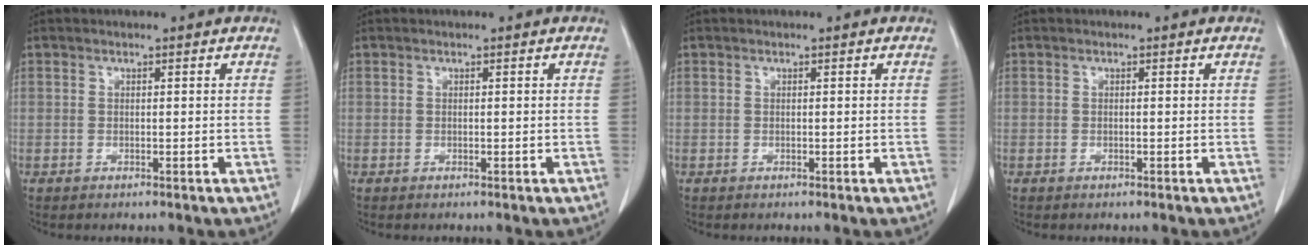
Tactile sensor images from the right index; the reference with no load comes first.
{"total": 0.0}
{"total": 0.0}
{"total": 0.0}